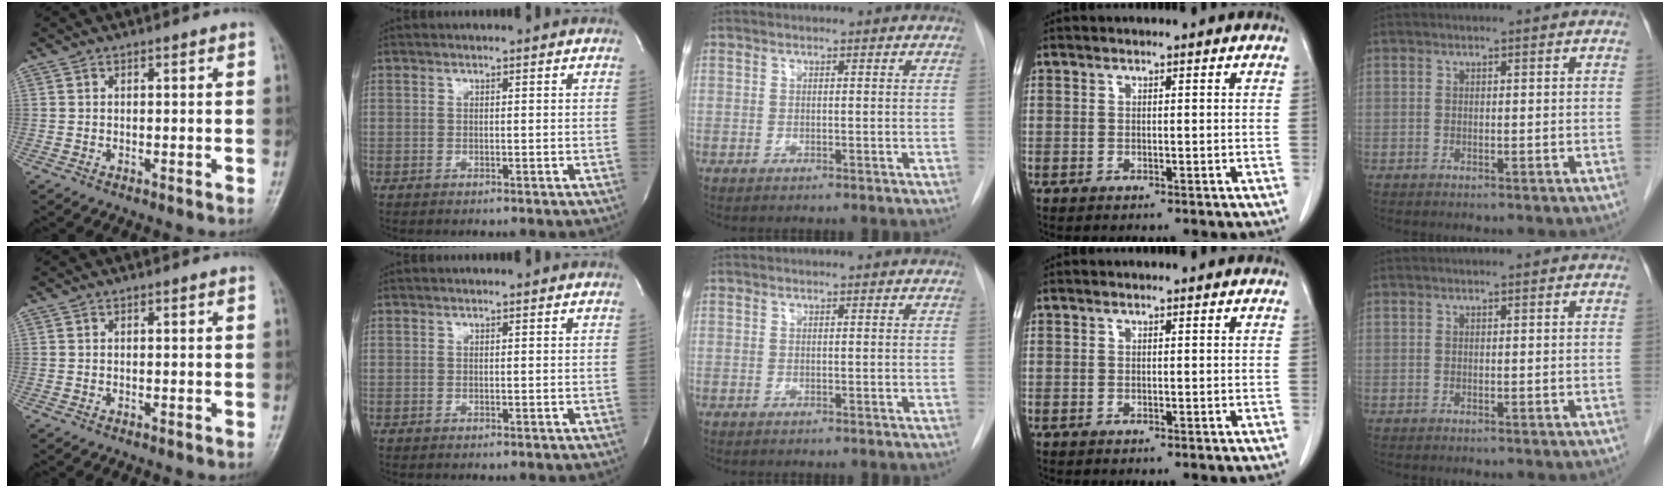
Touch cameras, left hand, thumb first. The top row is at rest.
{}